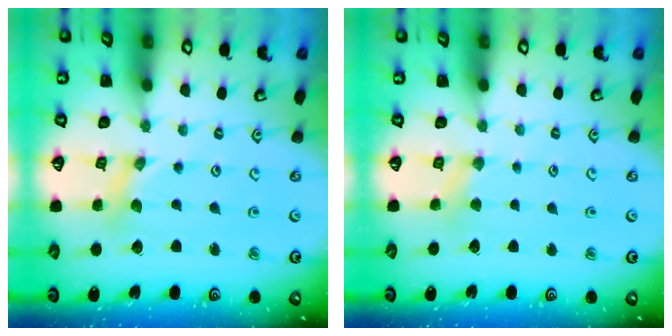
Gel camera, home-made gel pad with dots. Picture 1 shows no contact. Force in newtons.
{"total": 2.1, "press": 2.0, "slide": 0.4}